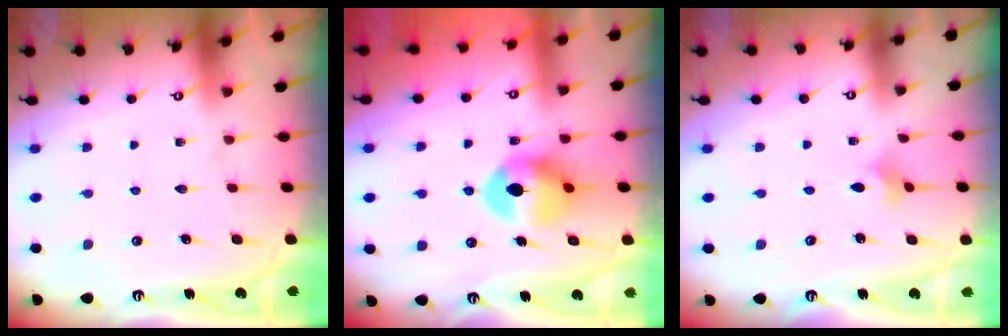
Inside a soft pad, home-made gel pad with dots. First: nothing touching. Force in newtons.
{"total": 10.5, "press": 10.5, "slide": 0.6}
{"total": 1.7, "press": 1.7, "slide": 0.4}